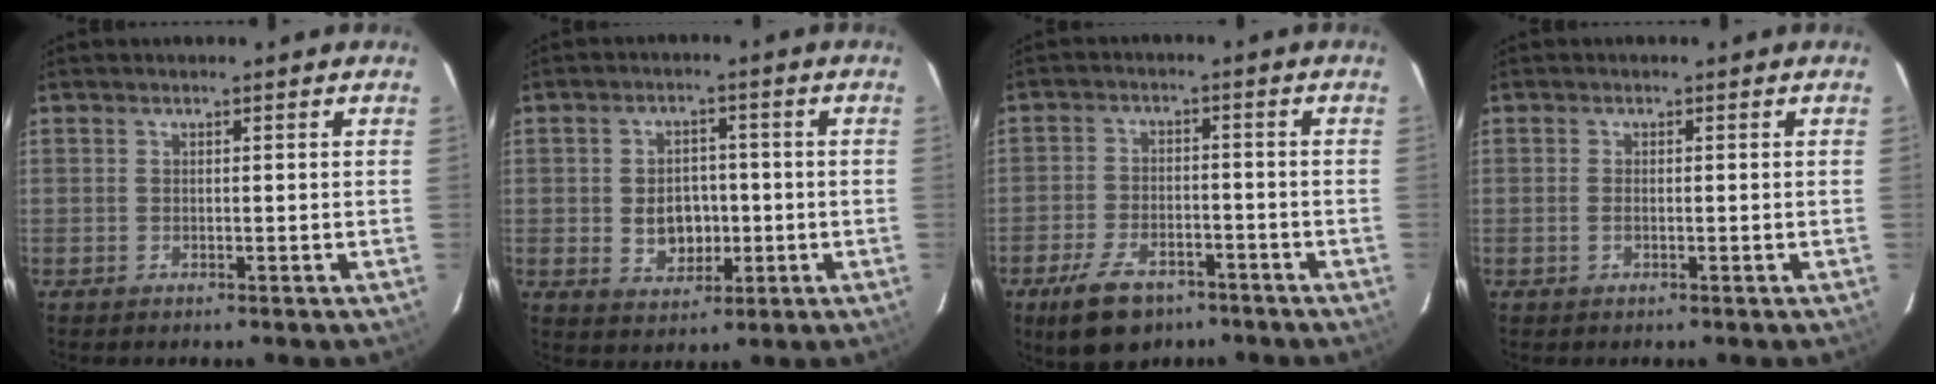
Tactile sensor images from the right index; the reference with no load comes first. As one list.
[{"total": 7.1, "force": [-1.1, 5.6, 4.3], "torque": [-0.088, 0.007, -0.006]}, {"total": 11.0, "force": [-7.3, 5.8, 5.8], "torque": [-0.136, -0.005, -0.121]}, {"total": 1.1, "force": [-0.5, 0.7, 0.8], "torque": [-0.020, 0.001, -0.009]}]